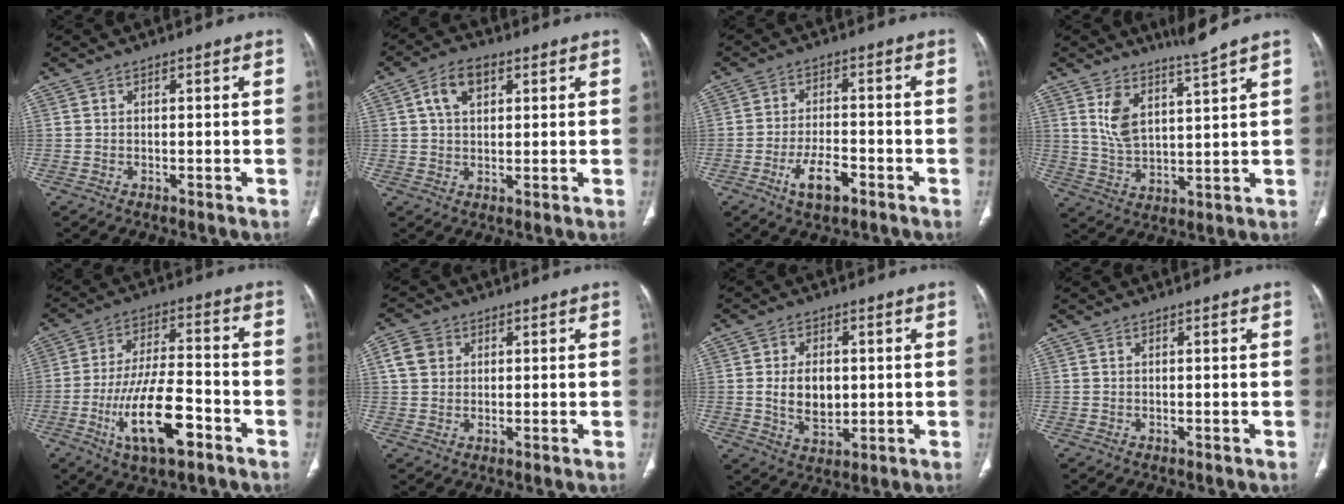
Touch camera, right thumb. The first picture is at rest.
{"total": 6.6, "force": [2.4, 4.1, 4.6], "torque": [-0.073, 0.006, 0.039]}
{"total": 7.0, "force": [-3.7, 3.1, 5.1], "torque": [-0.090, 0.018, -0.063]}
{"total": 7.6, "force": [5.5, 1.0, 5.1], "torque": [-0.096, -0.052, 0.114]}
{"total": 15.1, "force": [-6.5, 5.7, 12.4], "torque": [-0.222, 0.030, -0.110]}
{"total": 5.0, "force": [1.5, 4.2, 2.3], "torque": [-0.028, 0.002, 0.028]}
{"total": 8.4, "force": [0.3, 5.6, 6.2], "torque": [-0.087, -0.008, 0.012]}
{"total": 0.0}